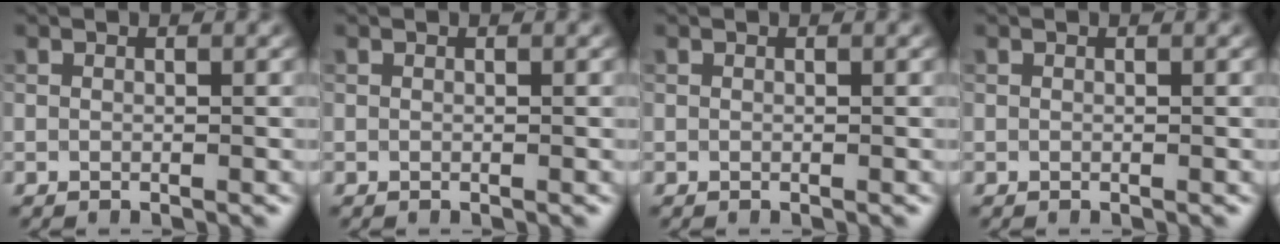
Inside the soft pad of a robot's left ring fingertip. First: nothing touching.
{"total": 0.0}
{"total": 0.0}
{"total": 0.0}